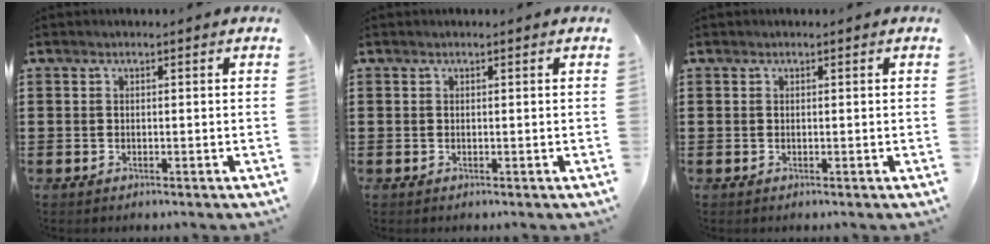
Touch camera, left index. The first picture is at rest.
{"total": 0.0}
{"total": 0.0}